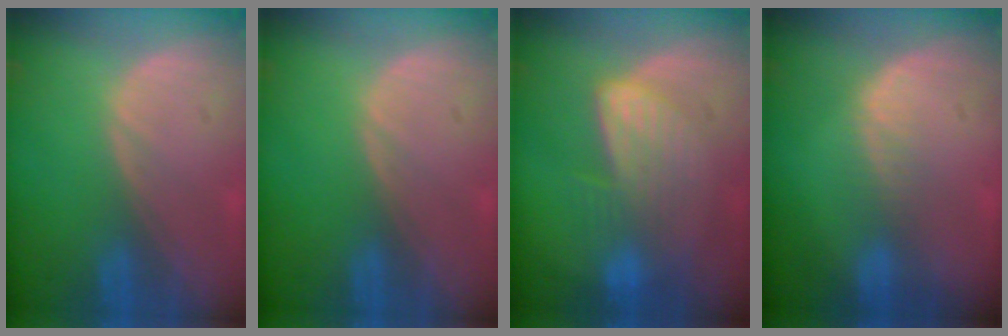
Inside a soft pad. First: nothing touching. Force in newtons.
{"total": 0.0}
{"total": 6.6, "press": 6.5, "slide": 1.4}
{"total": 2.5, "press": 2.0, "slide": 1.6}